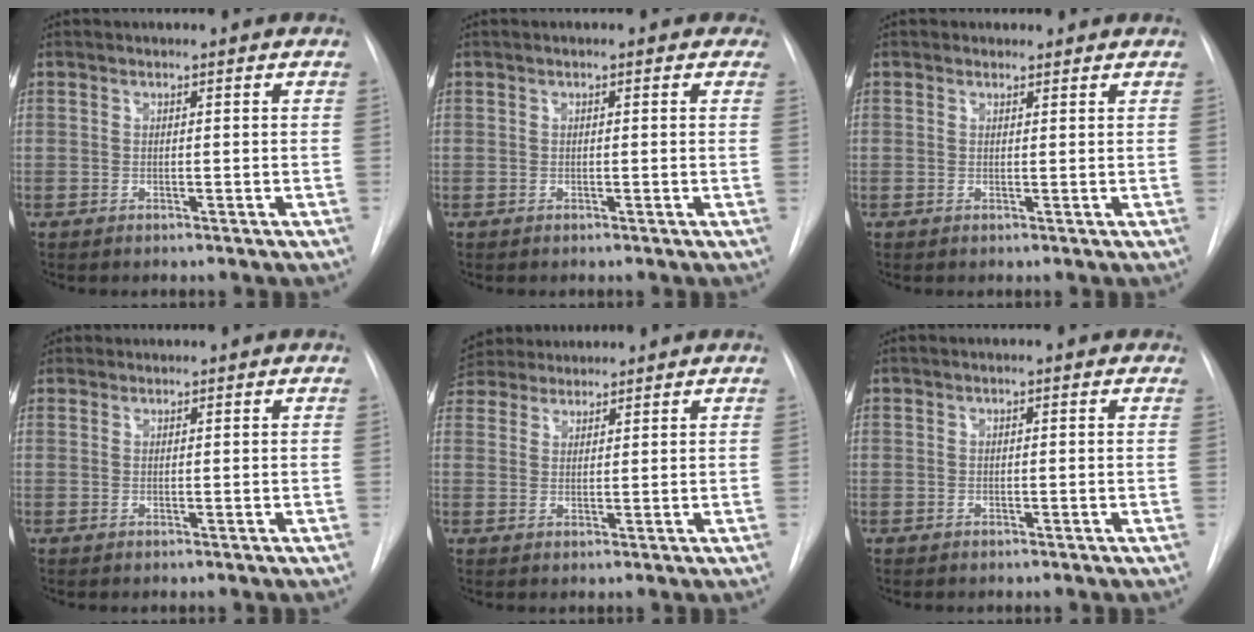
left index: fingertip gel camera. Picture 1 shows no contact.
{"total": 1.4, "force": [0.8, 1.0, 0.6], "torque": [0.002, 0.004, 0.002]}
{"total": 1.1, "force": [0.8, 0.7, -0.1], "torque": [0.007, 0.002, 0.008]}
{"total": 1.6, "force": [1.3, 1.0, -0.2], "torque": [0.007, 0.014, 0.021]}
{"total": 7.3, "force": [6.7, 2.3, 1.7], "torque": [-0.037, 0.039, 0.122]}
{"total": 1.0, "force": [0.6, 0.6, 0.6], "torque": [-0.012, 0.006, 0.003]}